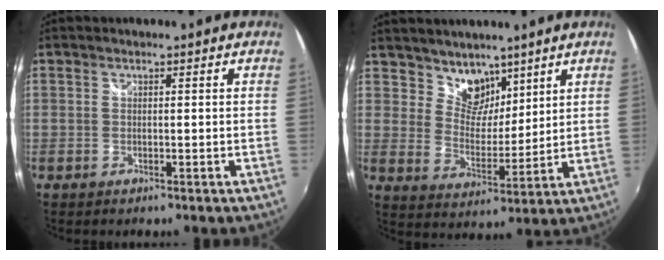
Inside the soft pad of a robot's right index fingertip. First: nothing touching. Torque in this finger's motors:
{"motor_torque": [-0.19, 0.29, 0.09, 0.00]}